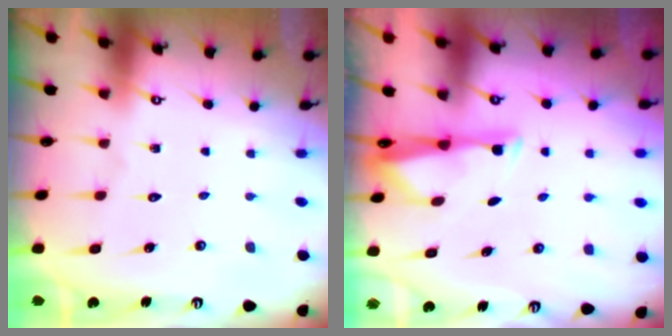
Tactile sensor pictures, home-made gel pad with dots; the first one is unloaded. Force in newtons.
{"total": 3.1, "press": 3.0, "slide": 0.6}